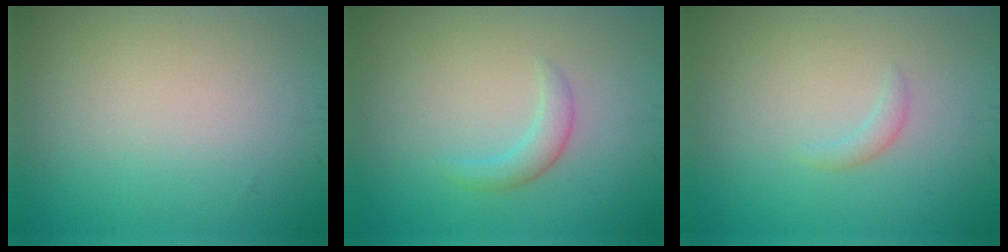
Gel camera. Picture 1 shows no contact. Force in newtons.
{"total": 1.7, "press": 1.7, "slide": 0.2}
{"total": 0.9, "press": 0.9, "slide": 0.1}